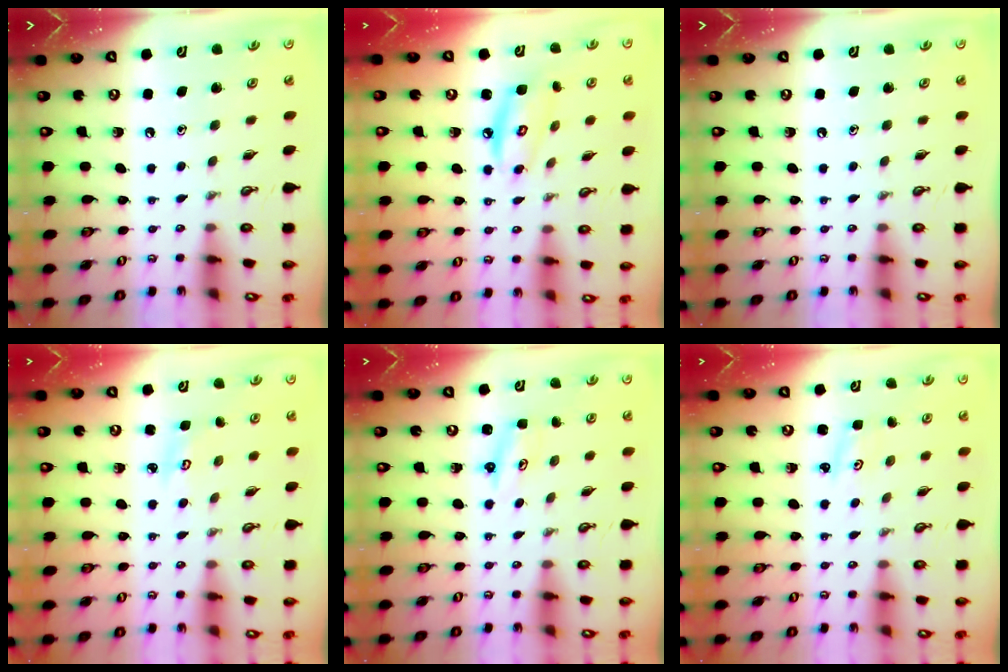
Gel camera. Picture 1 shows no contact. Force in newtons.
{"total": 7.8, "press": 7.8, "slide": 0.7}
{"total": 0.0}
{"total": 3.1, "press": 3.1, "slide": 0.4}
{"total": 1.9, "press": 1.9, "slide": 0.3}
{"total": 1.3, "press": 1.2, "slide": 0.2}